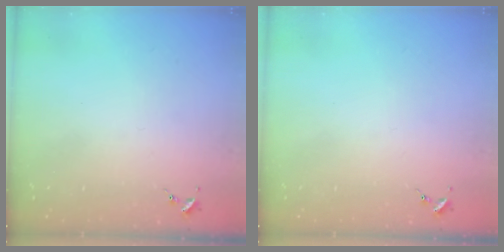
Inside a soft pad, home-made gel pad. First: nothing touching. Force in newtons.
{"total": 0.0}